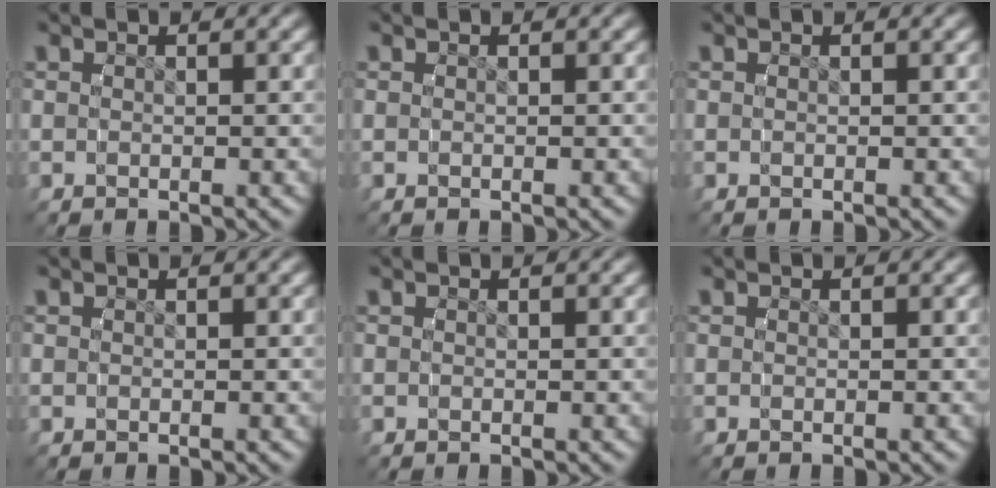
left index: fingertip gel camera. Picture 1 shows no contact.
{"total": 0.0}
{"total": 0.0}
{"total": 0.0}
{"total": 0.0}
{"total": 0.0}